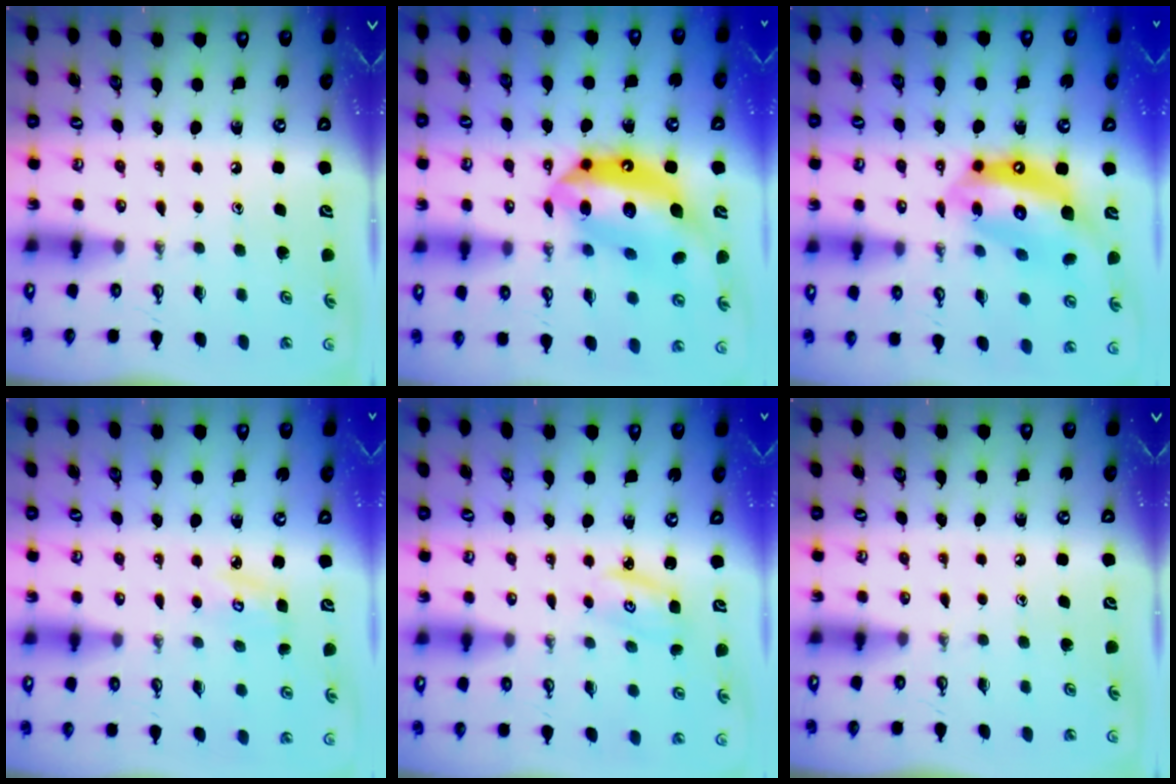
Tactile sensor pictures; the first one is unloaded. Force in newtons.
{"total": 18.8, "press": 18.7, "slide": 1.5}
{"total": 16.3, "press": 16.2, "slide": 1.9}
{"total": 4.7, "press": 4.7, "slide": 0.3}
{"total": 2.4, "press": 2.4, "slide": 0.2}
{"total": 0.0}